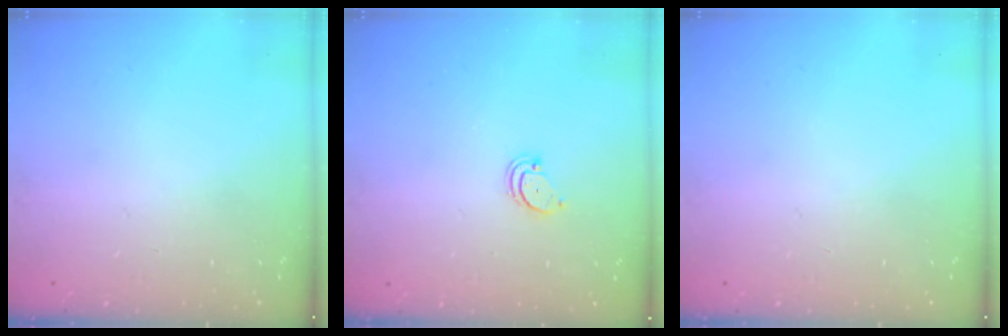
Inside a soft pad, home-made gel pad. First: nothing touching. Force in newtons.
{"total": 1.9, "press": 1.9, "slide": 0.2}
{"total": 0.0}